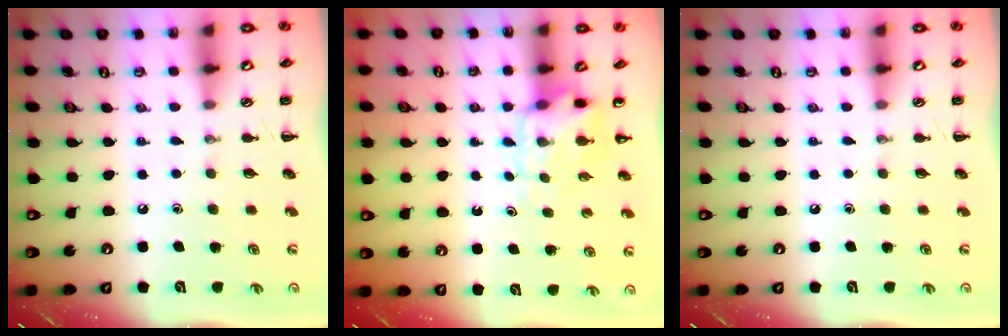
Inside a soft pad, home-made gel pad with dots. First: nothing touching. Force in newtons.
{"total": 5.2, "press": 5.2, "slide": 0.8}
{"total": 0.0}